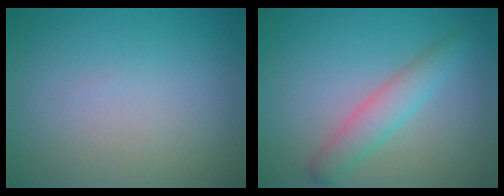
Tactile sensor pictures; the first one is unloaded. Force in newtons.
{"total": 3.1, "press": 3.1, "slide": 0.1}